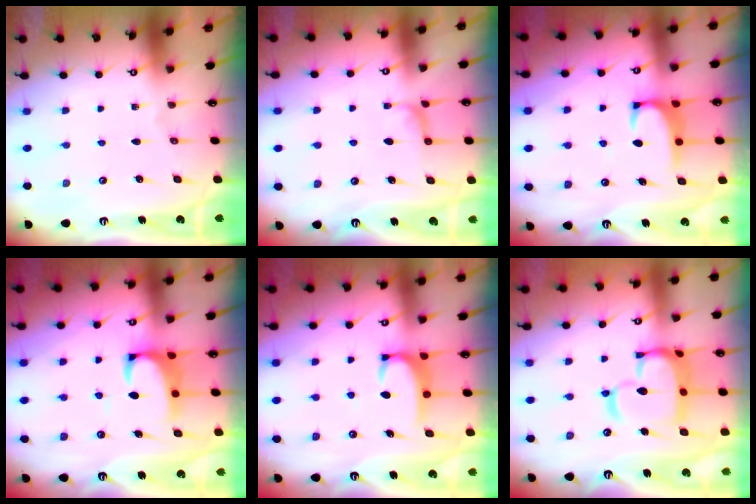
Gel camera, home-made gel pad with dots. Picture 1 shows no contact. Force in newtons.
{"total": 2.8, "press": 2.7, "slide": 0.8}
{"total": 1.8, "press": 1.8, "slide": 0.4}
{"total": 2.2, "press": 2.0, "slide": 1.0}
{"total": 2.7, "press": 2.7, "slide": 0.5}
{"total": 12.9, "press": 12.8, "slide": 1.2}